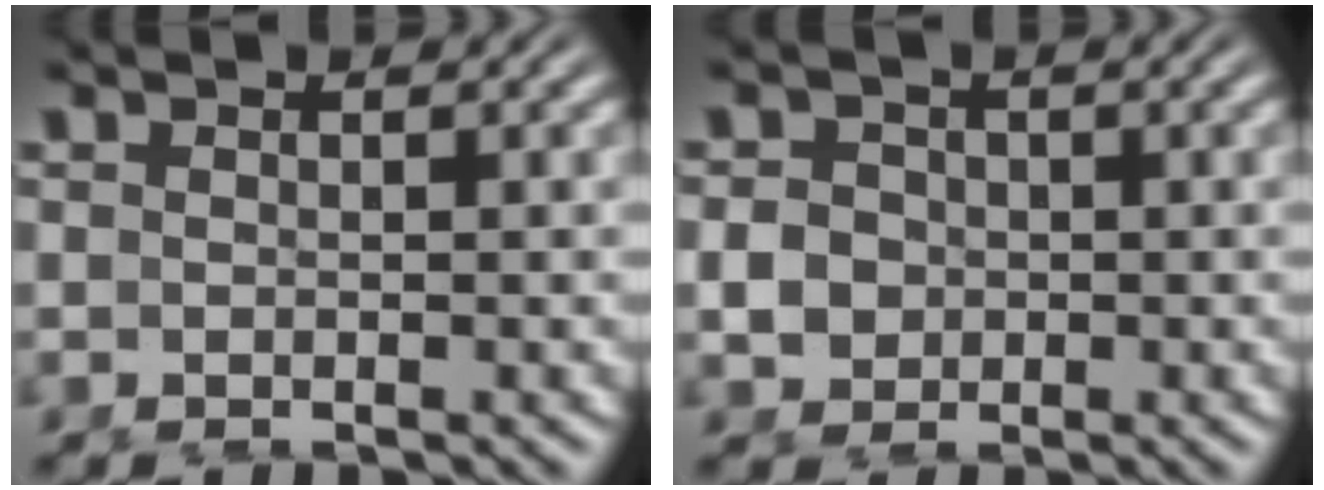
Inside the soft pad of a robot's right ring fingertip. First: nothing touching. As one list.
[{"total": 2.0, "force": [-0.2, 1.9, 0.7], "torque": [-0.018, -0.007, 0.003]}]